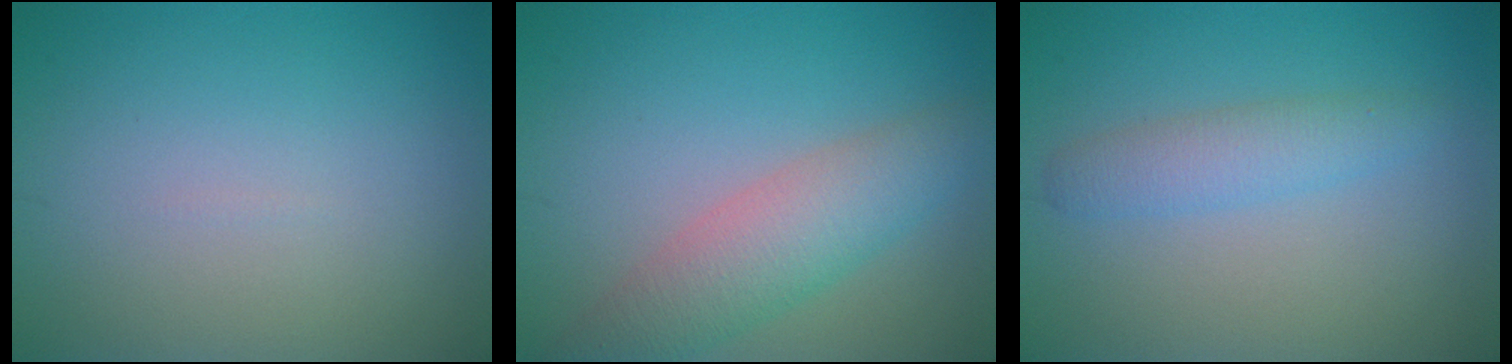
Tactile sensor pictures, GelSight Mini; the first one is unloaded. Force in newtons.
{"total": 4.7, "press": 4.7, "slide": 0.2}
{"total": 2.4, "press": 2.4, "slide": 0.1}